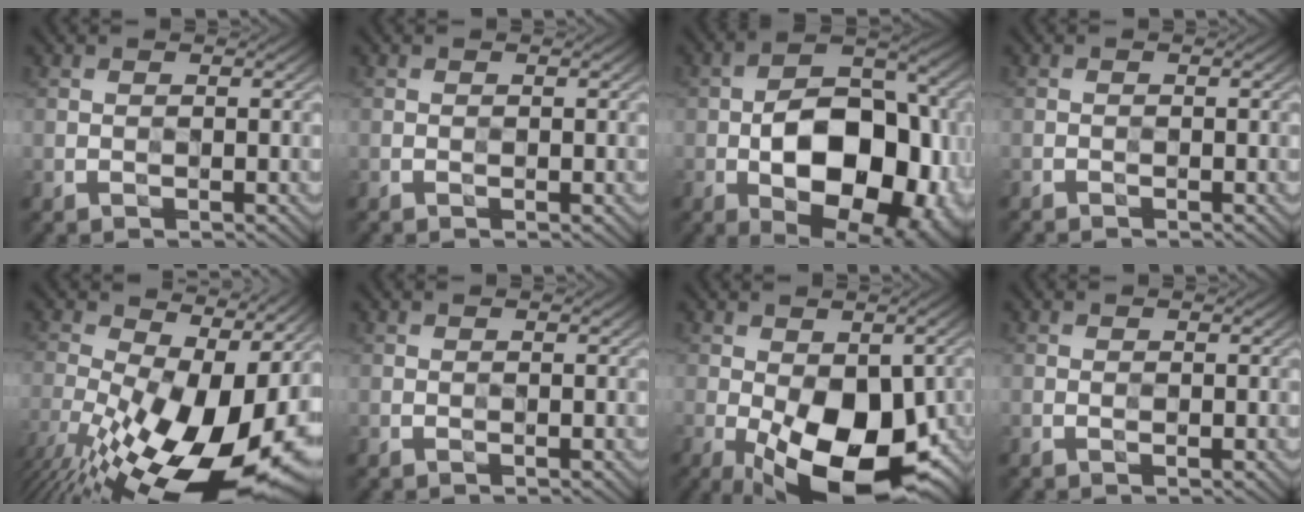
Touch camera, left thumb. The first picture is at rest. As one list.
[{"total": 0.0}, {"total": 16.6, "force": [-4.3, 9.6, 12.9], "torque": [-0.167, -0.016, -0.060]}, {"total": 1.1, "force": [-1.0, -0.4, -0.2], "torque": [0.000, 0.002, -0.017]}, {"total": 16.5, "force": [-2.6, 8.2, 14.1], "torque": [-0.242, -0.005, -0.041]}, {"total": 0.0}, {"total": 15.5, "force": [-5.0, 7.4, 12.6], "torque": [-0.205, -0.026, -0.069]}, {"total": 0.0}]